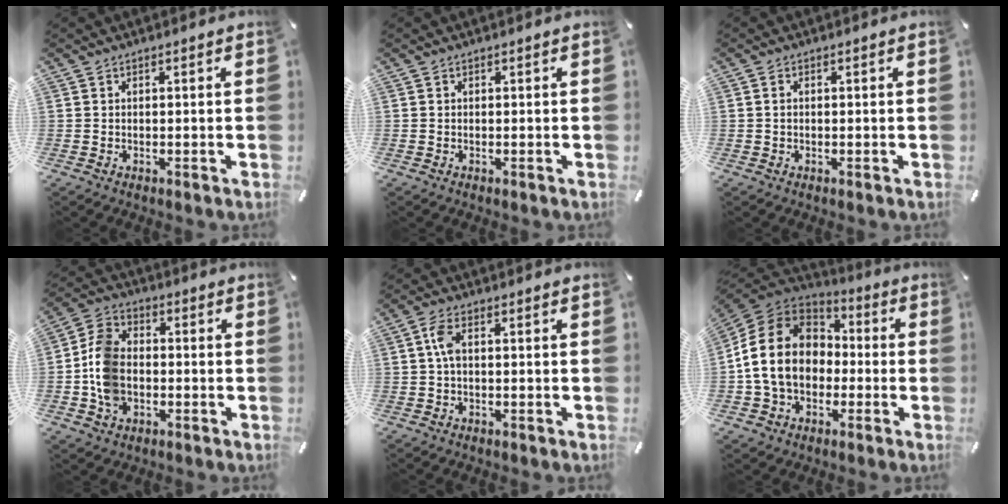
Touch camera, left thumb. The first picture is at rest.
{"total": 0.0}
{"total": 0.8, "force": [0.1, 0.5, 0.6], "torque": [-0.012, 0.004, -0.001]}
{"total": 9.8, "force": [-2.2, 7.7, 5.7], "torque": [-0.130, 0.023, -0.037]}
{"total": 4.1, "force": [0.1, 1.7, 3.7], "torque": [-0.085, 0.002, -0.003]}
{"total": 16.3, "force": [-2.1, 13.5, 9.0], "torque": [-0.206, 0.029, -0.041]}